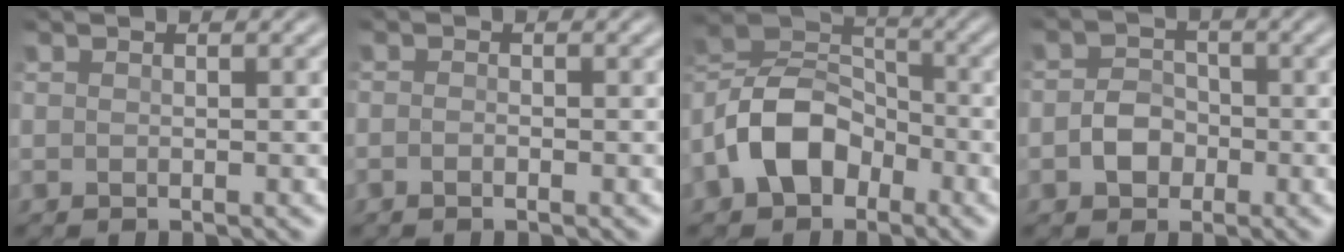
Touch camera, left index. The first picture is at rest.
{"total": 0.6, "force": [-0.4, 0.0, 0.4], "torque": [-0.014, 0.004, -0.007]}
{"total": 8.2, "force": [-3.6, 5.5, 5.0], "torque": [-0.099, 0.010, -0.084]}
{"total": 2.5, "force": [-0.9, 1.9, 1.4], "torque": [-0.019, 0.008, -0.016]}